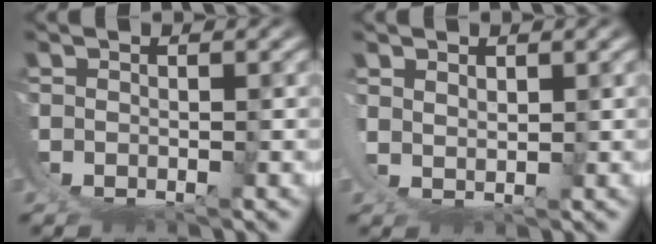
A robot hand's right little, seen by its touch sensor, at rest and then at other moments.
{"total": 2.3, "force": [2.2, 0.2, 0.6], "torque": [-0.017, 0.001, 0.038]}